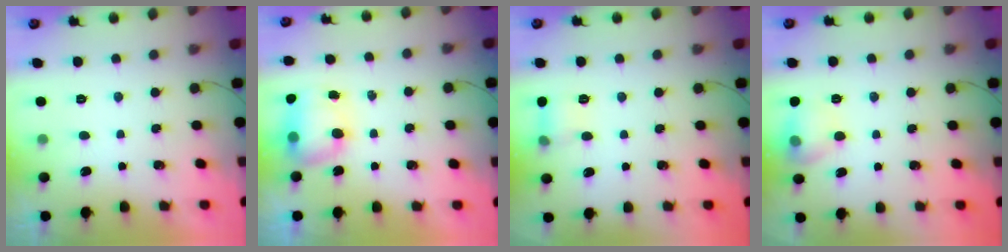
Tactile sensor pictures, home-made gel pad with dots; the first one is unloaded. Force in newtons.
{"total": 7.5, "press": 7.5, "slide": 0.8}
{"total": 6.9, "press": 6.7, "slide": 1.8}
{"total": 8.8, "press": 8.8, "slide": 0.7}